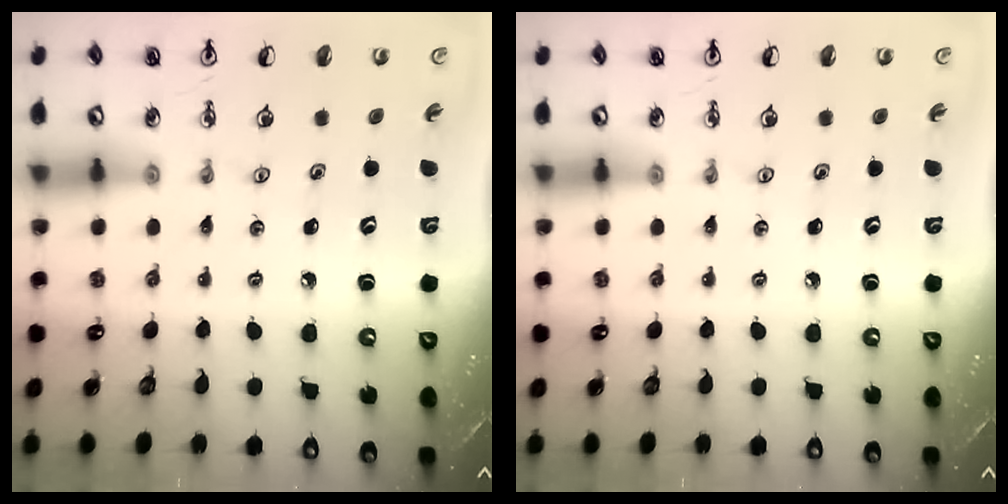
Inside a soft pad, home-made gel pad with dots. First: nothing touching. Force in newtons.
{"total": 0.0}